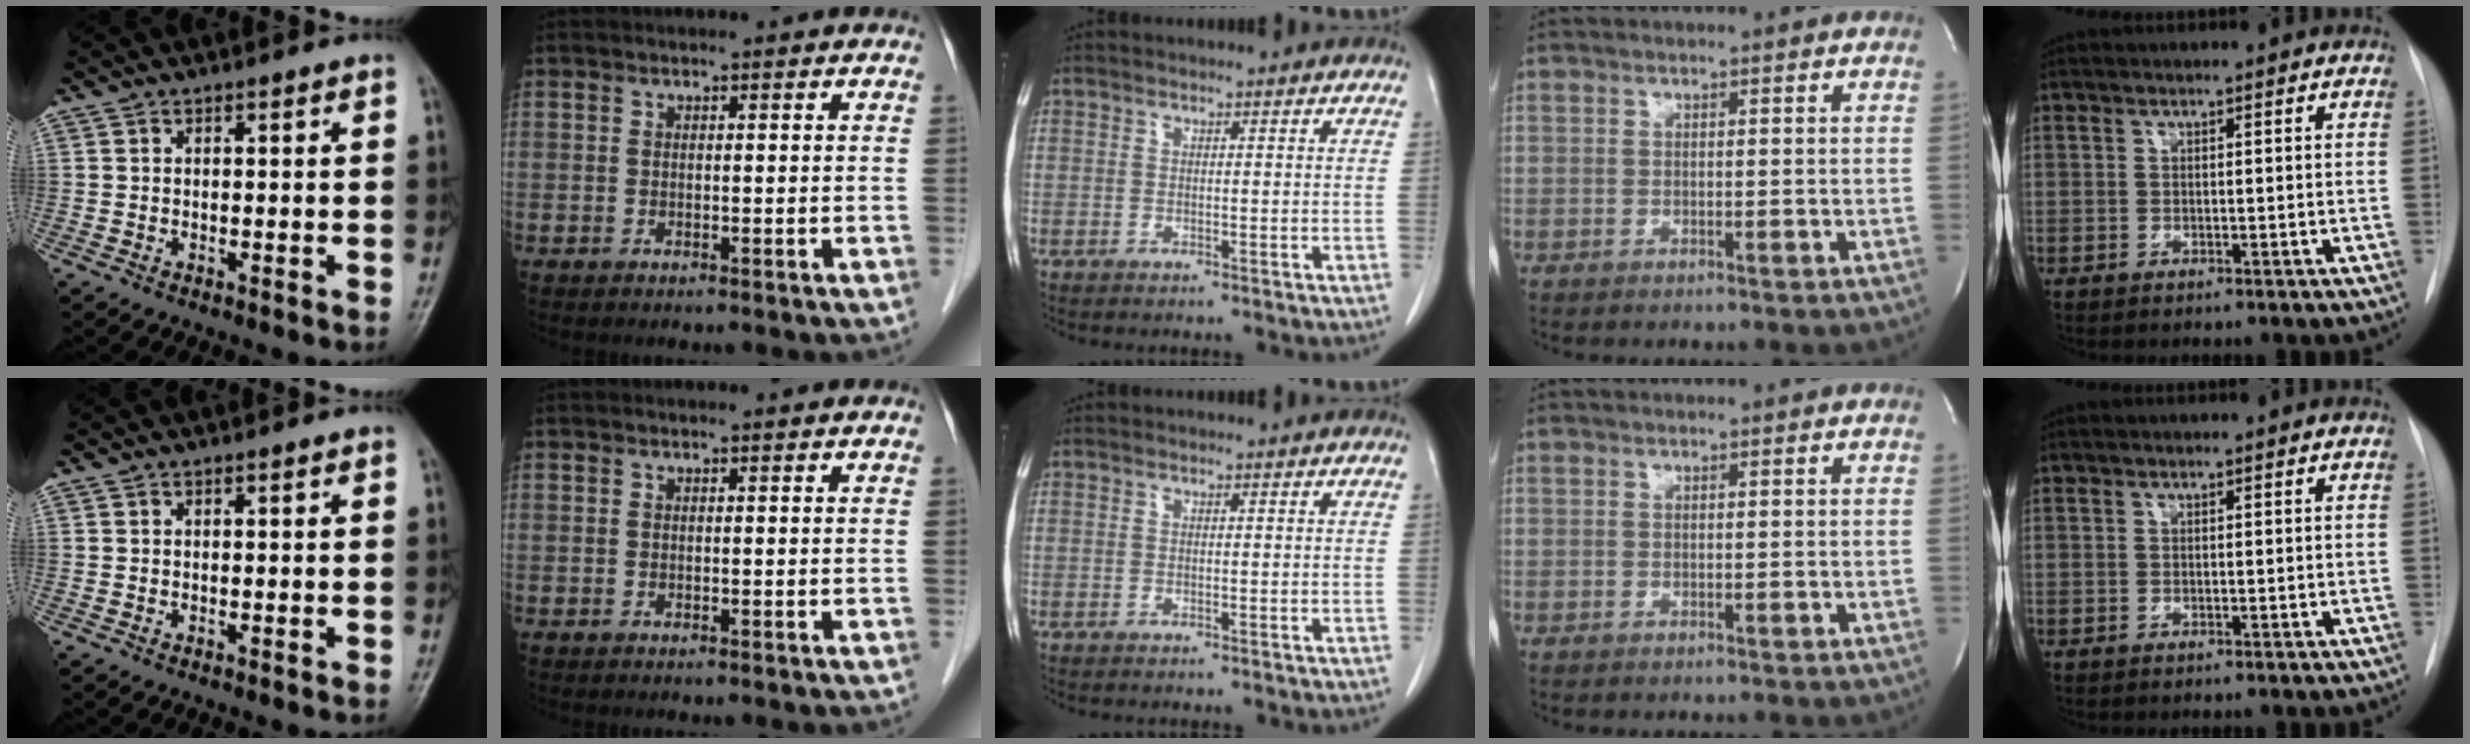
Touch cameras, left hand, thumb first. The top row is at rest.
{}